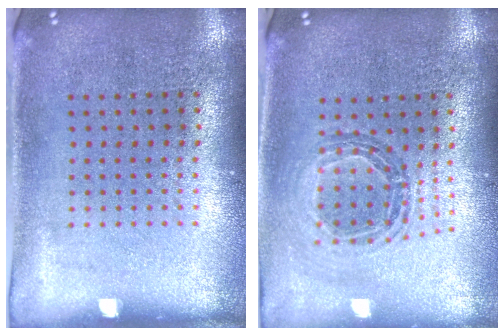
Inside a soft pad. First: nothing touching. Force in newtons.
{"total": 0.8, "press": 0.8, "slide": 0.0}